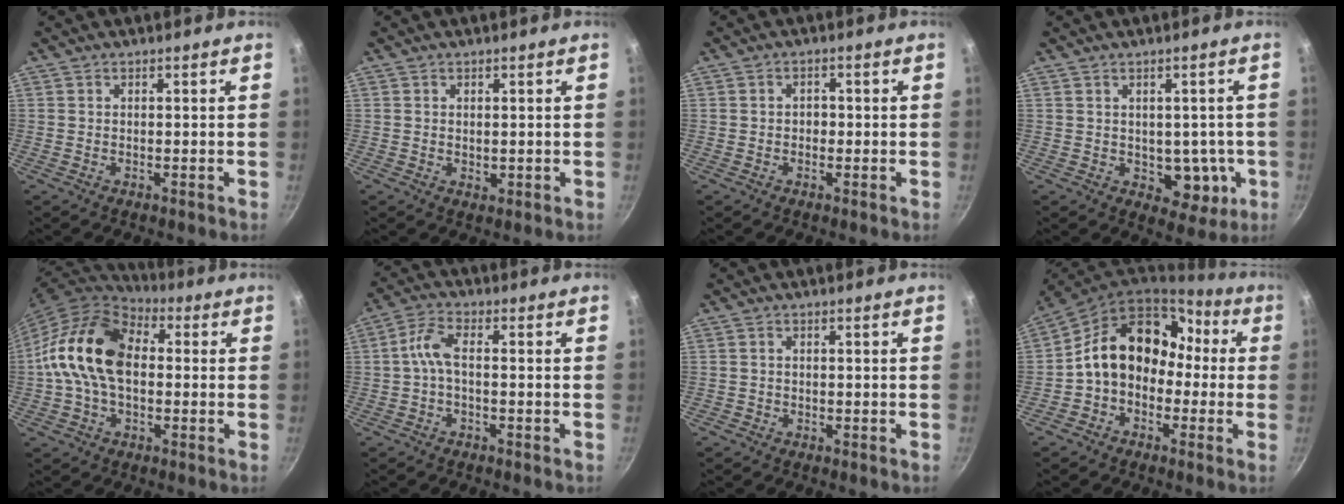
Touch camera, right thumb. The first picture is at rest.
{"total": 1.0, "force": [0.3, 0.8, 0.6], "torque": [-0.008, -0.001, 0.007]}
{"total": 1.6, "force": [-0.3, 1.3, 0.8], "torque": [-0.005, 0.005, -0.006]}
{"total": 7.4, "force": [-0.7, 5.1, 5.2], "torque": [-0.028, 0.003, 0.001]}
{"total": 16.9, "force": [0.4, 11.2, 12.7], "torque": [-0.210, 0.033, -0.011]}
{"total": 4.7, "force": [-0.9, 1.9, 4.2], "torque": [-0.100, 0.022, -0.028]}
{"total": 0.7, "force": [-0.4, 0.5, 0.1], "torque": [-0.001, 0.004, -0.009]}
{"total": 15.0, "force": [-0.4, 11.9, 9.2], "torque": [-0.105, 0.064, -0.021]}